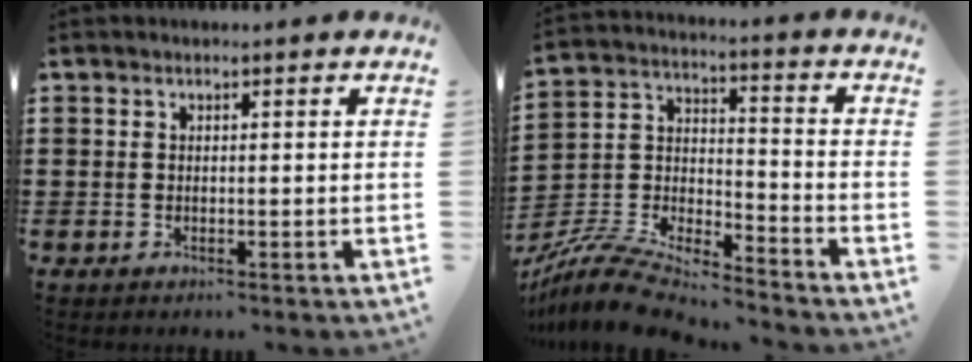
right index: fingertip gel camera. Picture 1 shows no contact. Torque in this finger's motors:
{"motor_torque": [-1.05, 1.09, 0.25, 0.05]}